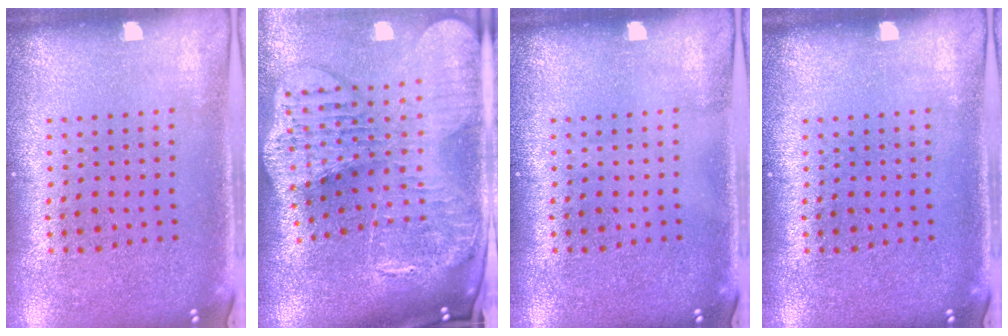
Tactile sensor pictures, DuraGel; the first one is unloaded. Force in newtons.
{"total": 4.5, "press": 3.3, "slide": 3.0}
{"total": 0.0}
{"total": 0.0}